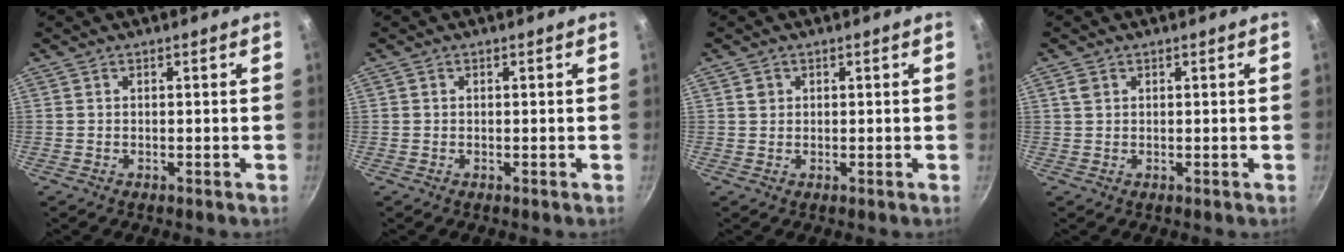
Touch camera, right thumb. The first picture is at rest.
{"total": 0.0}
{"total": 1.5, "force": [0.5, 1.3, 0.4], "torque": [-0.001, 0.003, 0.007]}
{"total": 1.8, "force": [0.7, 1.4, 0.9], "torque": [-0.014, 0.002, 0.012]}